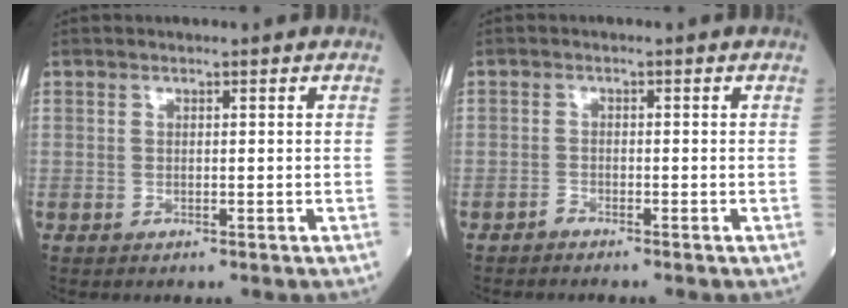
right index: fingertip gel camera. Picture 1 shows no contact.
{"total": 0.8, "force": [-0.8, 0.0, -0.1], "torque": [0.001, -0.002, -0.015]}